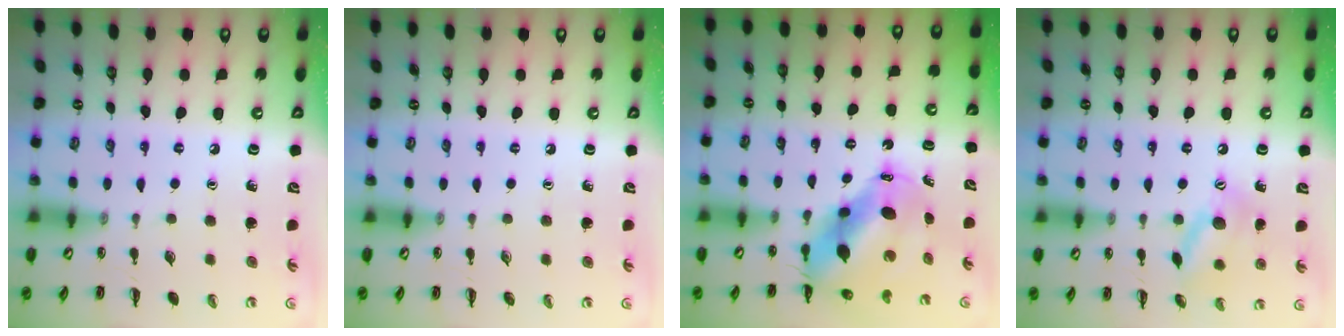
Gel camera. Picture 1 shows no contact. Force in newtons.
{"total": 0.0}
{"total": 11.0, "press": 10.6, "slide": 3.1}
{"total": 12.9, "press": 12.9, "slide": 0.7}